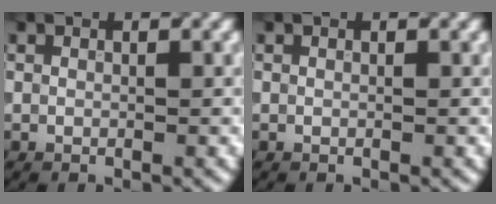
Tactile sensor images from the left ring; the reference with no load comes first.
{"total": 0.0}